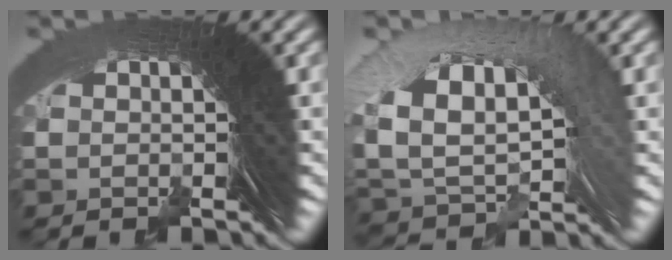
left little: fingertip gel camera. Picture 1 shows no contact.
{"total": 9.4, "force": [1.3, 6.3, 6.9], "torque": [-0.134, 0.003, 0.027]}